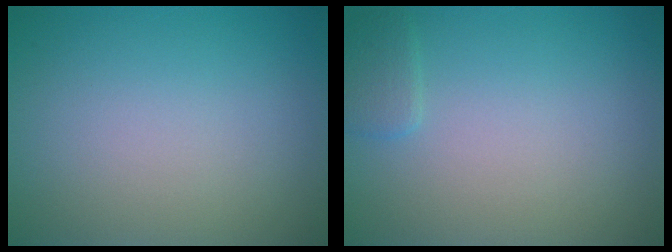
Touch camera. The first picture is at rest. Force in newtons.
{"total": 1.2, "press": 1.2, "slide": 0.1}